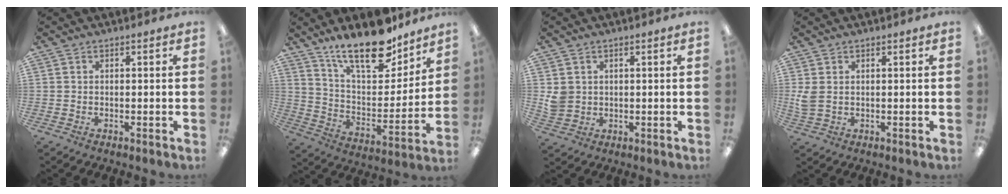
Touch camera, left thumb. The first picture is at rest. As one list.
[{"total": 20.3, "force": [15.2, 7.5, 11.1], "torque": [-0.180, -0.099, 0.263]}, {"total": 3.7, "force": [1.0, 3.5, 0.9], "torque": [-0.017, 0.002, 0.020]}, {"total": 3.4, "force": [0.8, 2.3, 2.3], "torque": [-0.045, -0.001, 0.012]}]